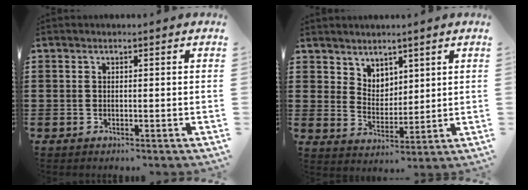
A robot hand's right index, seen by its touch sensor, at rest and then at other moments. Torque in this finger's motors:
{"motor_torque": [-0.08, 0.46, -0.02, 0.00]}